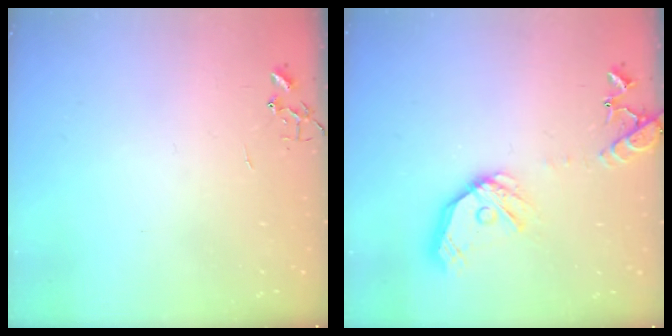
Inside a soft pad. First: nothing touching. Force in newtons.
{"total": 16.6, "press": 16.4, "slide": 2.7}